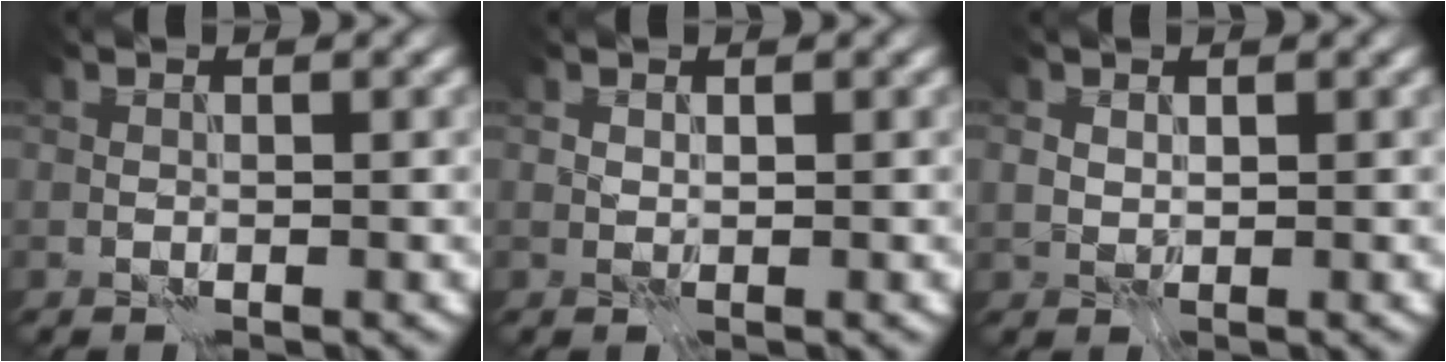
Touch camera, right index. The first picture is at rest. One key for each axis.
{"total": 0.0}
{"total": 0.9, "fx": 0.5, "fy": 0.8, "fz": 0.3, "tx": -0.006, "ty": 0.000, "tz": 0.012}